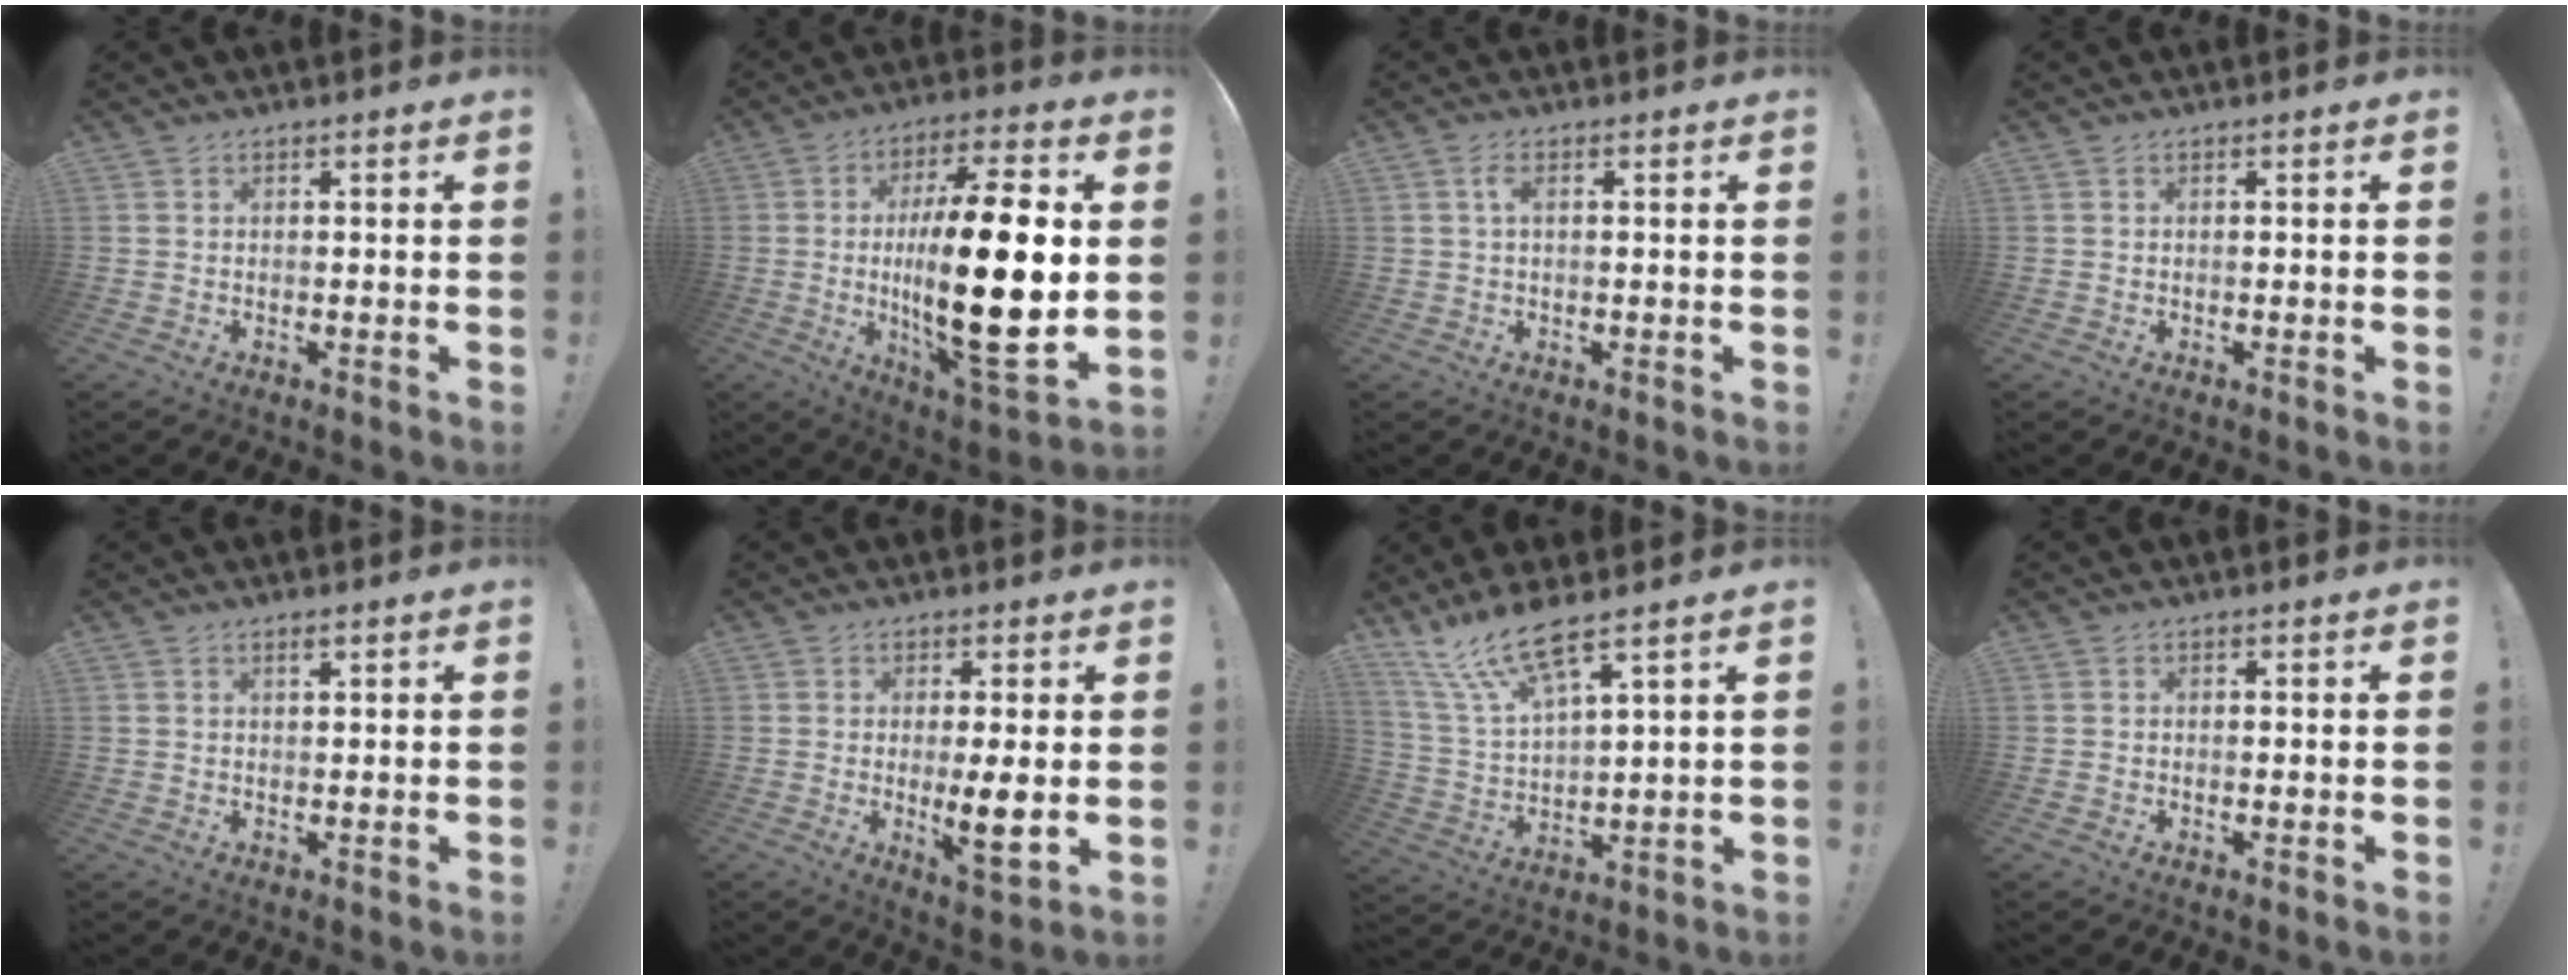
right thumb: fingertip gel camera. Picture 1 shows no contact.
{"total": 25.9, "force": [0.0, 7.7, 24.7], "torque": [-0.438, -0.009, -0.003]}
{"total": 2.7, "force": [0.7, 0.8, 2.4], "torque": [-0.042, 0.000, 0.009]}
{"total": 0.0}
{"total": 1.1, "force": [0.8, 0.3, 0.7], "torque": [-0.016, 0.000, 0.014]}
{"total": 8.7, "force": [-0.3, 1.7, 8.5], "torque": [-0.132, -0.017, -0.007]}
{"total": 12.7, "force": [9.7, 2.7, 7.7], "torque": [-0.165, -0.050, 0.174]}
{"total": 0.8, "force": [-0.4, 0.5, 0.5], "torque": [-0.009, 0.001, -0.006]}